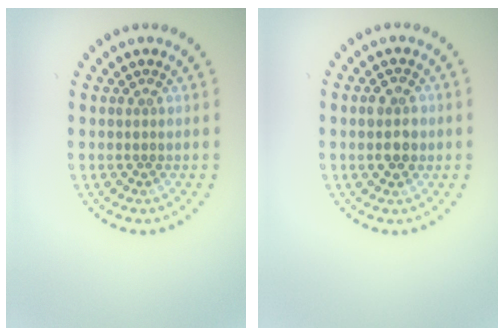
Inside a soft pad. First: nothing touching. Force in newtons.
{"total": 3.0, "press": 3.0, "slide": 0.2}